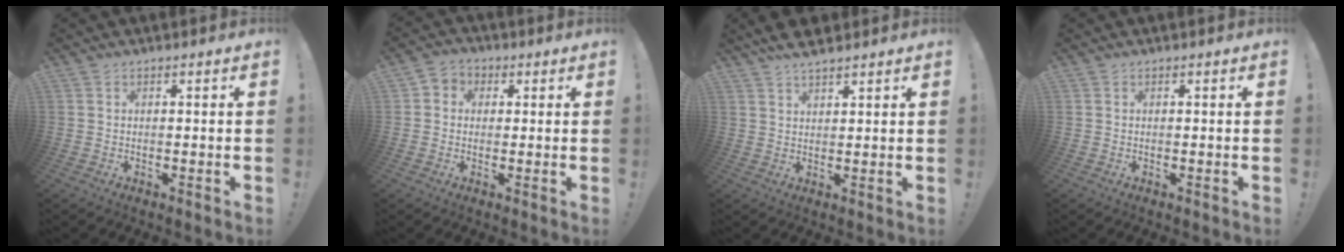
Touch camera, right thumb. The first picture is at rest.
{"total": 4.2, "force": [-0.4, 3.9, 1.5], "torque": [-0.028, 0.012, -0.004]}
{"total": 4.7, "force": [4.2, 1.3, 1.8], "torque": [-0.033, -0.020, 0.079]}
{"total": 0.0}